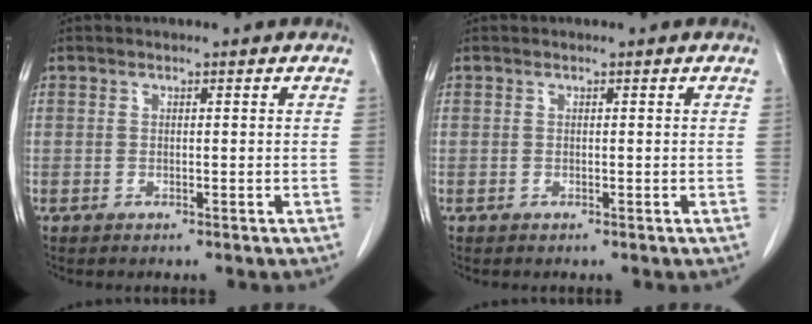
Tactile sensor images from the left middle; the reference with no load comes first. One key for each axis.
{"total": 0.0}